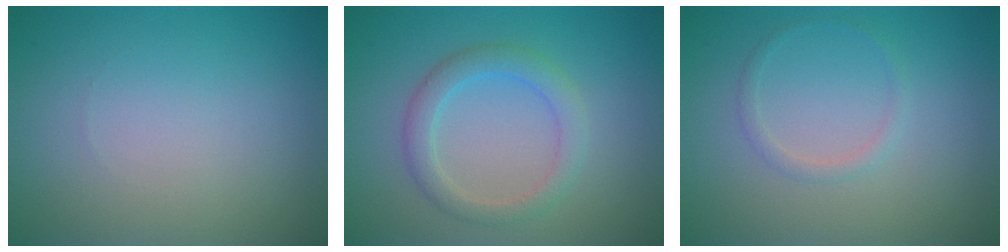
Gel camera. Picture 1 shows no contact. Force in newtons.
{"total": 2.9, "press": 2.8, "slide": 0.1}
{"total": 1.0, "press": 1.0, "slide": 0.1}